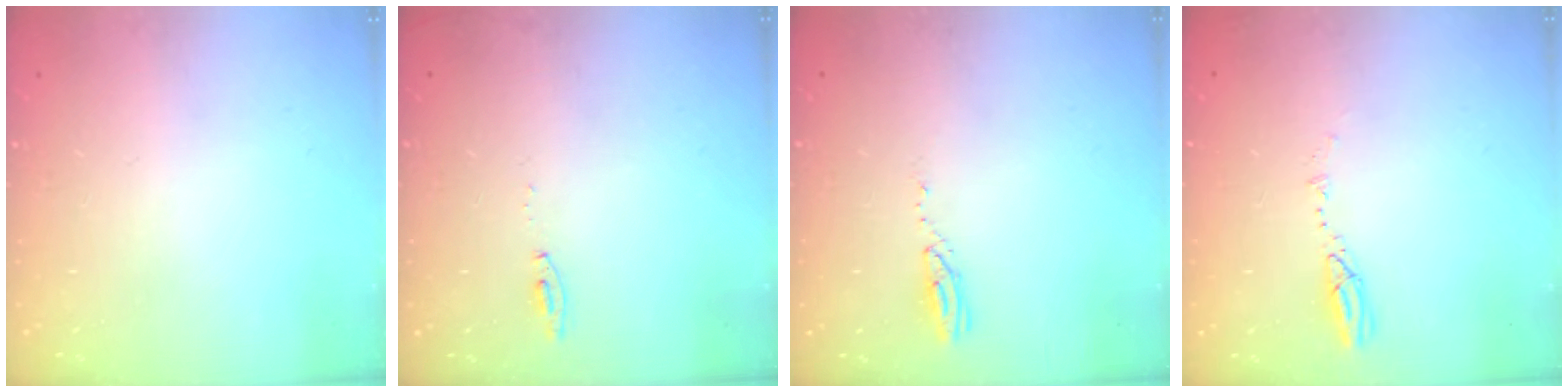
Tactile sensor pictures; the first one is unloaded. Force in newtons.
{"total": 4.6, "press": 4.6, "slide": 0.5}
{"total": 3.5, "press": 3.5, "slide": 0.3}
{"total": 5.2, "press": 5.2, "slide": 0.4}